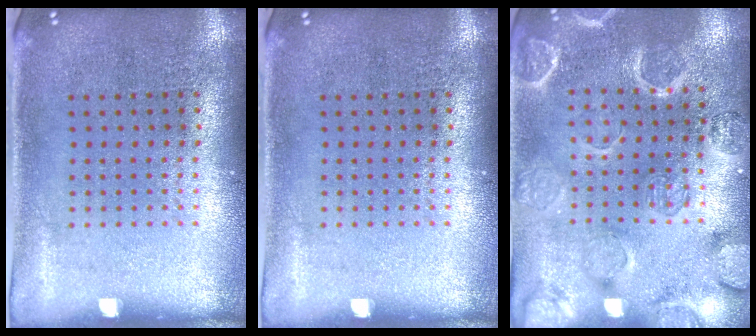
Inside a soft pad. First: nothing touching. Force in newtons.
{"total": 0.0}
{"total": 2.7, "press": 2.7, "slide": 0.0}